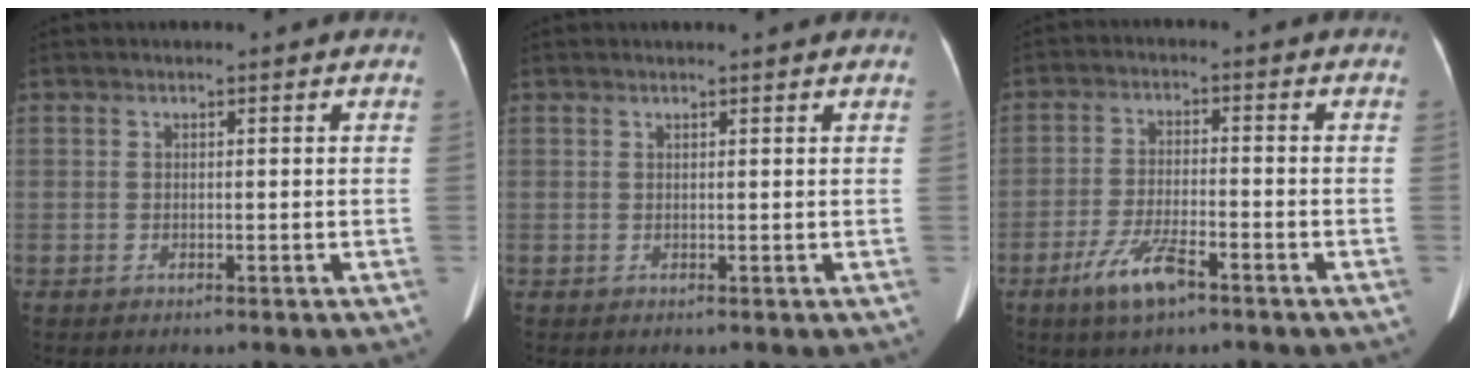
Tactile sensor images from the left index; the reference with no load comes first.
{"total": 2.5, "force": [2.2, 0.1, 1.0], "torque": [-0.014, 0.015, 0.024]}
{"total": 6.5, "force": [-4.1, 1.4, 4.9], "torque": [-0.103, -0.008, -0.074]}